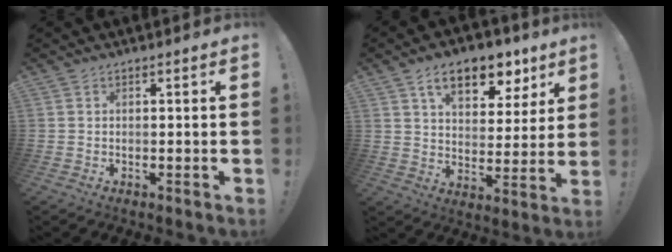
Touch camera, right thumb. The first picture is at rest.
{"total": 14.1, "force": [8.2, 7.7, 8.5], "torque": [-0.127, -0.040, 0.143]}